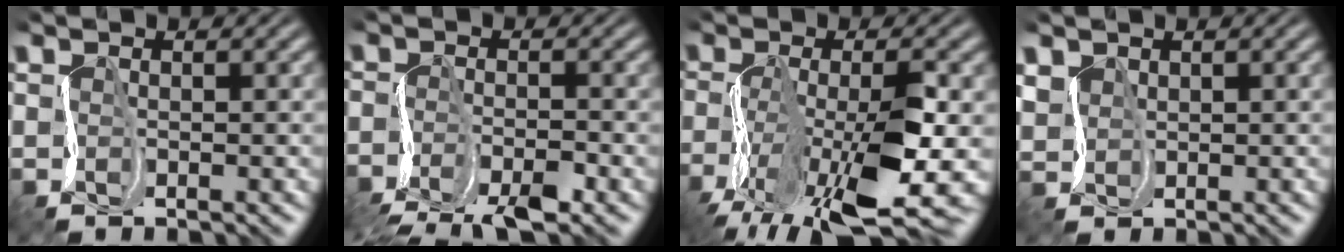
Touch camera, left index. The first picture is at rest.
{"total": 5.1, "force": [-4.0, 1.0, 3.1], "torque": [-0.058, -0.012, -0.082]}
{"total": 12.2, "force": [-5.6, 3.8, 10.2], "torque": [-0.207, -0.016, -0.099]}
{"total": 1.5, "force": [1.1, 1.0, 0.1], "torque": [-0.018, 0.005, 0.024]}